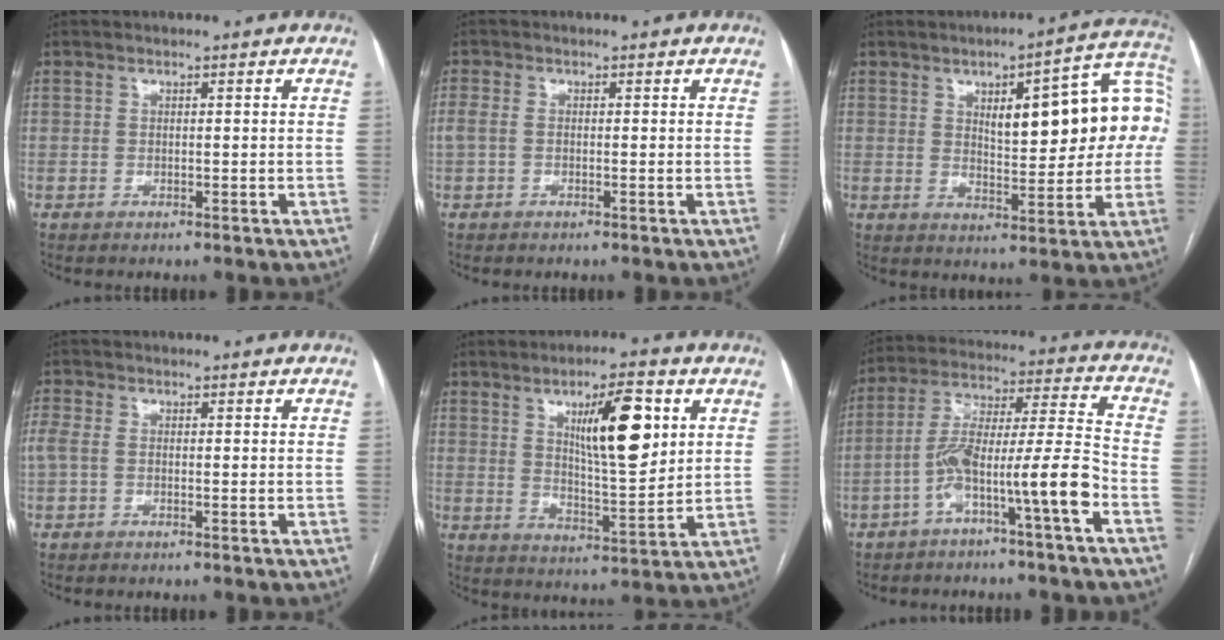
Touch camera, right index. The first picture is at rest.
{"total": 2.2, "force": [-0.3, 1.3, 1.7], "torque": [-0.046, 0.008, -0.006]}
{"total": 16.9, "force": [3.1, 5.0, 15.8], "torque": [-0.208, 0.038, 0.043]}
{"total": 3.6, "force": [-0.3, 2.3, 2.8], "torque": [-0.084, 0.013, -0.004]}
{"total": 12.1, "force": [4.4, 2.5, 10.9], "torque": [-0.177, -0.001, 0.075]}
{"total": 12.0, "force": [-5.7, -0.2, 10.6], "torque": [-0.194, 0.027, -0.099]}